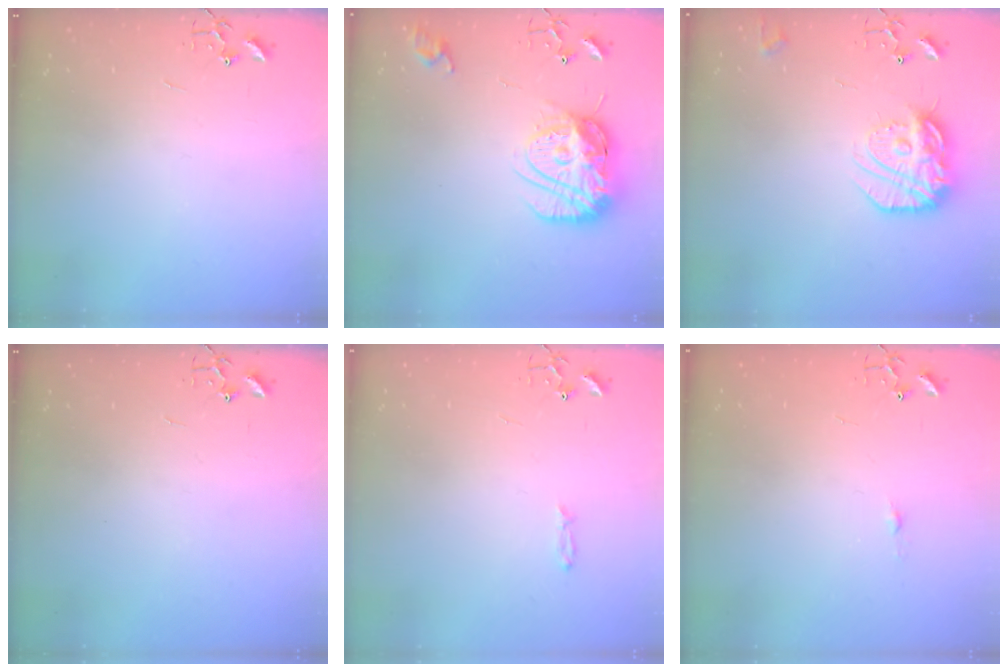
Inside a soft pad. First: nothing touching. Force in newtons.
{"total": 17.6, "press": 17.5, "slide": 1.6}
{"total": 18.7, "press": 18.6, "slide": 1.6}
{"total": 0.0}
{"total": 3.6, "press": 3.6, "slide": 0.4}
{"total": 3.3, "press": 3.3, "slide": 0.4}